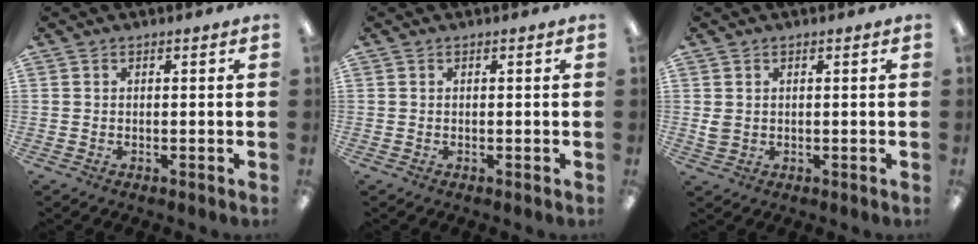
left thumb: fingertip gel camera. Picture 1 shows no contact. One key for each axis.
{"total": 0.0}
{"total": 2.2, "fx": 0.5, "fy": 1.8, "fz": 1.1, "tx": -0.015, "ty": 0.000, "tz": 0.008}